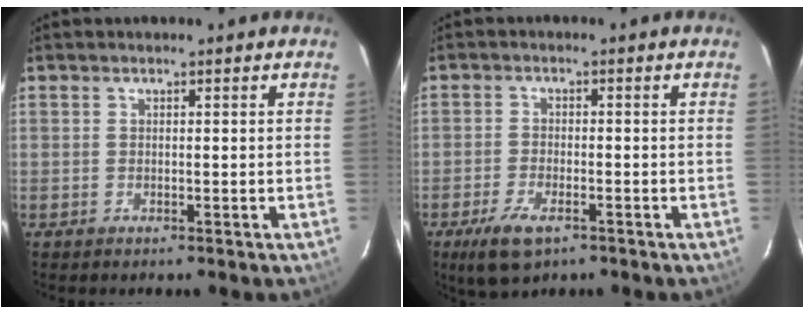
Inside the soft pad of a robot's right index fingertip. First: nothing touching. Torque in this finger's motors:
{"motor_torque": [0.39, -0.39, 0.14, 0.04]}